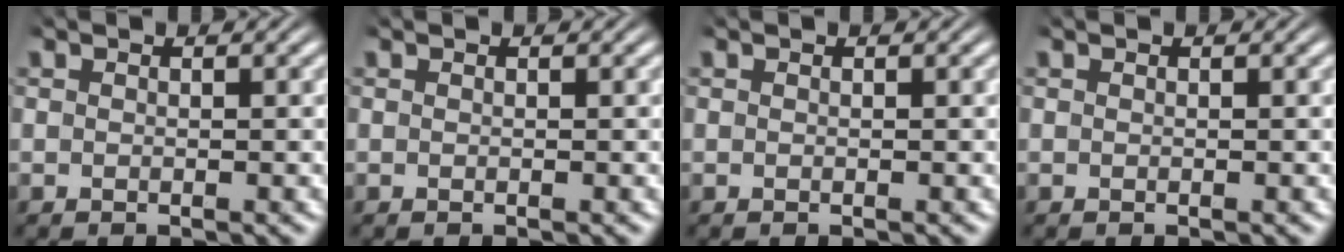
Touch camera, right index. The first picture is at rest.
{"total": 0.0}
{"total": 0.0}
{"total": 0.0}